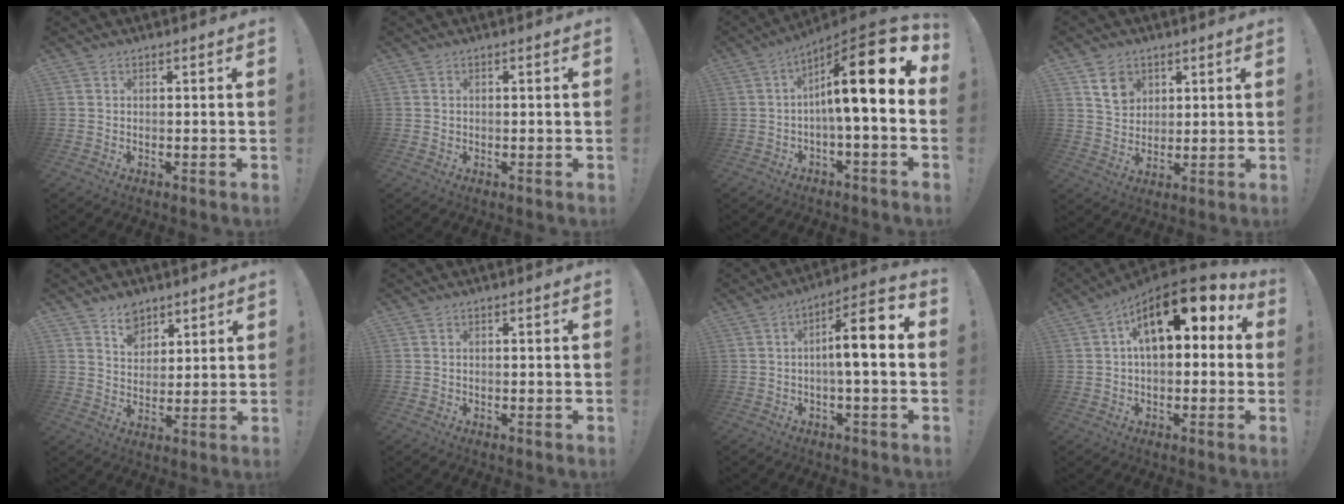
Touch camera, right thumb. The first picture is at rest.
{"total": 0.7, "force": [0.1, 0.7, 0.1], "torque": [-0.009, 0.006, 0.004]}
{"total": 18.2, "force": [3.6, 2.9, 17.6], "torque": [-0.265, -0.028, 0.051]}
{"total": 7.6, "force": [4.1, 5.8, 2.6], "torque": [-0.029, -0.020, 0.078]}
{"total": 7.6, "force": [5.5, 5.1, 1.5], "torque": [-0.026, -0.036, 0.106]}
{"total": 0.6, "force": [-0.1, 0.5, 0.0], "torque": [-0.006, 0.005, -0.001]}
{"total": 11.1, "force": [0.4, 2.4, 10.8], "torque": [-0.160, -0.001, -0.002]}
{"total": 15.7, "force": [6.2, 7.4, 12.4], "torque": [-0.175, -0.025, 0.105]}